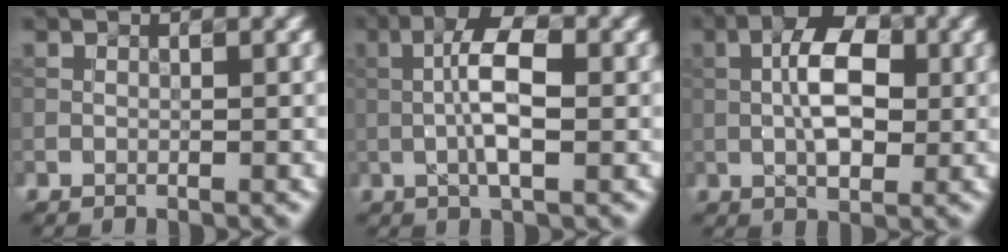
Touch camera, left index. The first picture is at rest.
{"total": 5.1, "force": [-0.2, 1.4, 4.9], "torque": [-0.095, 0.010, -0.011]}
{"total": 5.8, "force": [0.3, 2.8, 5.0], "torque": [-0.085, 0.010, -0.002]}